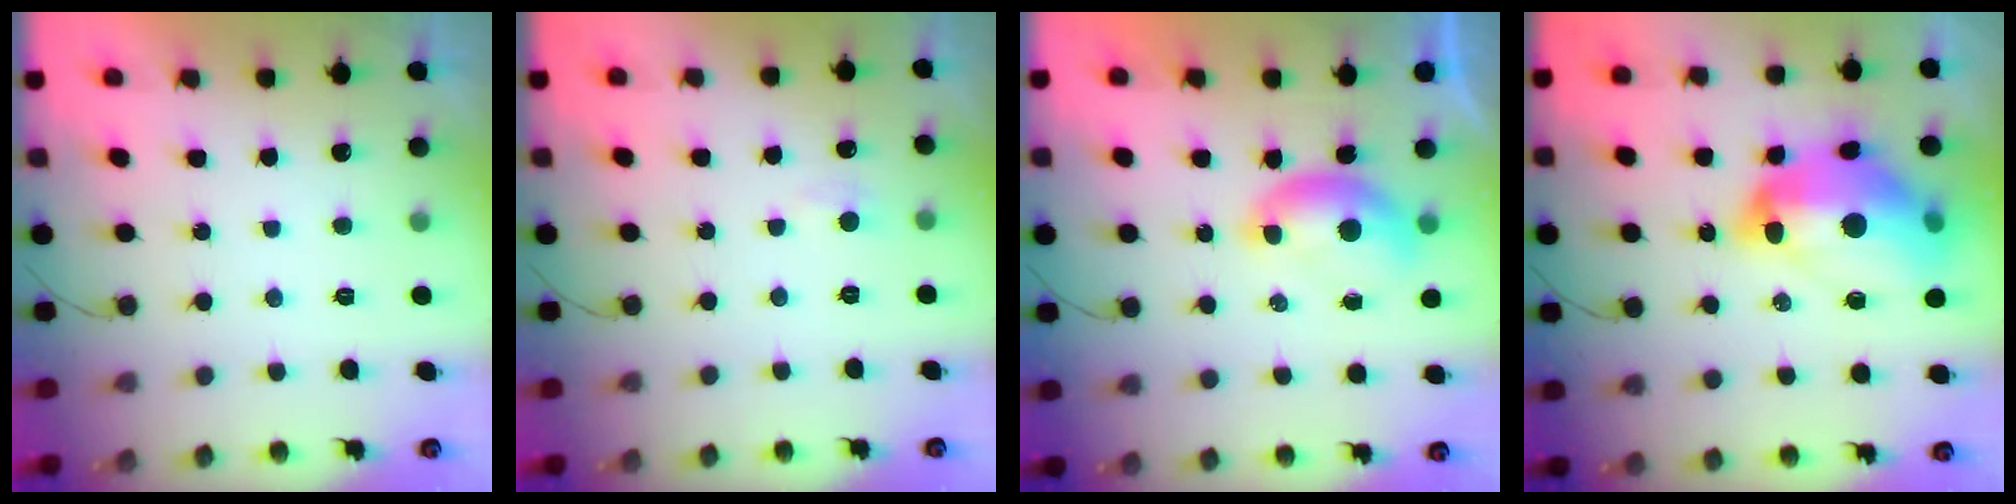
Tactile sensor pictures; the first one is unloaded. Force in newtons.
{"total": 3.5, "press": 3.4, "slide": 0.5}
{"total": 6.7, "press": 6.6, "slide": 0.9}
{"total": 20.7, "press": 20.6, "slide": 1.6}